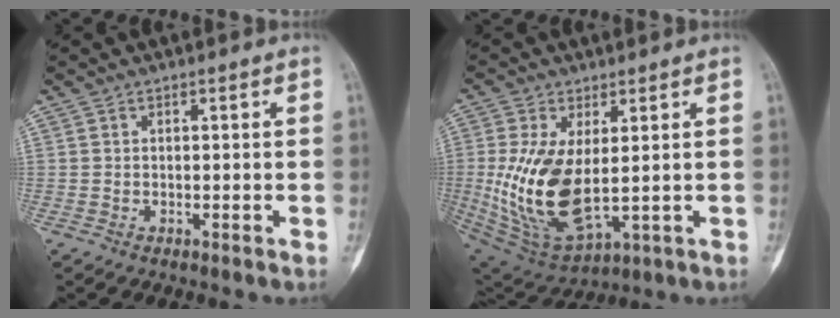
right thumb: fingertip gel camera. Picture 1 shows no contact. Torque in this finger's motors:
{"motor_torque": [2.02, 1.74, 0.94, -1.09, 0.31]}